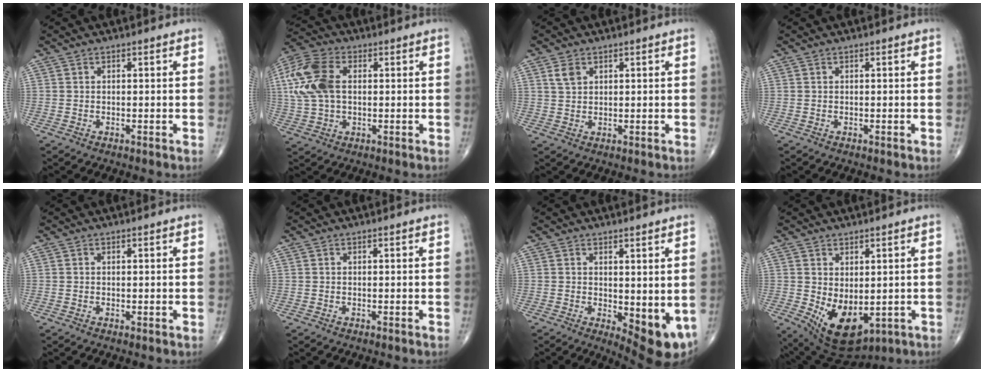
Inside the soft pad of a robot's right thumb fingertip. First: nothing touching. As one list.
[{"total": 14.1, "force": [2.0, 8.9, 10.8], "torque": [-0.246, 0.014, 0.037]}, {"total": 2.8, "force": [1.4, 1.8, 1.5], "torque": [-0.023, -0.002, 0.030]}, {"total": 0.0}, {"total": 0.0}, {"total": 0.0}, {"total": 8.7, "force": [-0.4, 3.4, 8.0], "torque": [-0.093, -0.021, 0.006]}, {"total": 10.9, "force": [-1.5, 6.4, 8.7], "torque": [-0.125, -0.010, 0.006]}]